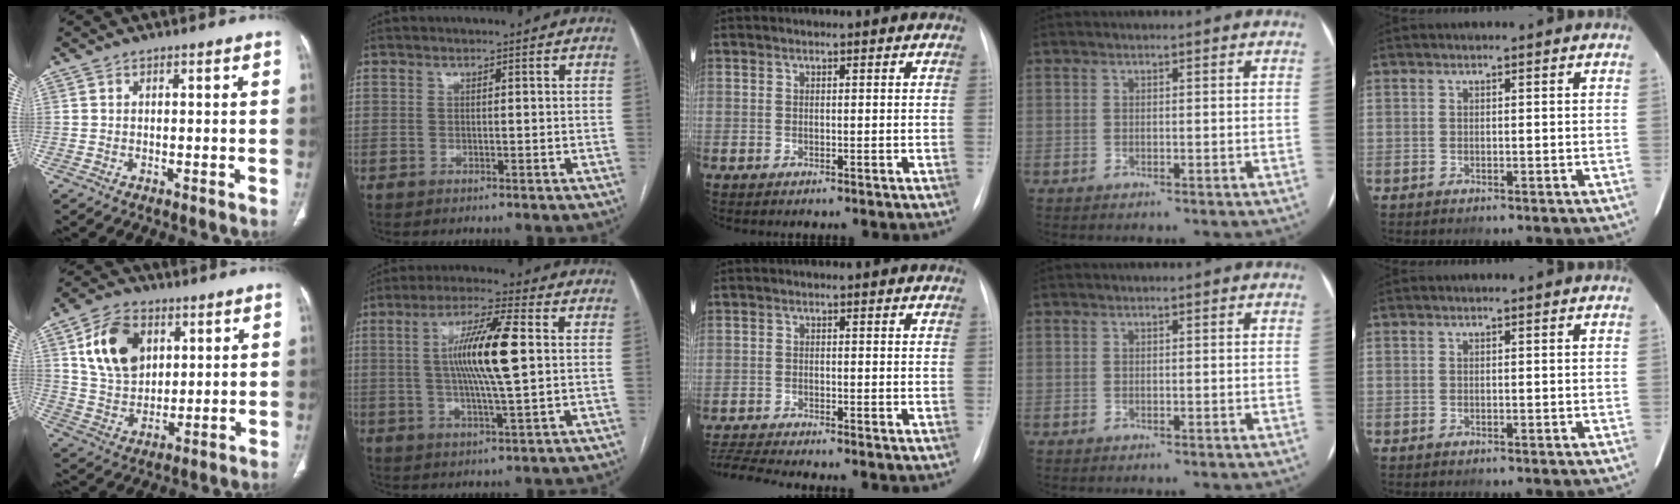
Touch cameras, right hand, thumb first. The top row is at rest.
{"thumb": {"total": 13.3, "force": [4.9, 9.2, 8.3], "torque": [-0.124, -0.014, 0.095]}, "index": {"total": 11.9, "force": [1.5, 0.9, 11.8], "torque": [-0.218, 0.003, 0.025]}, "middle": {"total": 4.8, "force": [-4.4, -1.2, 1.2], "torque": [-0.027, -0.016, -0.078]}}